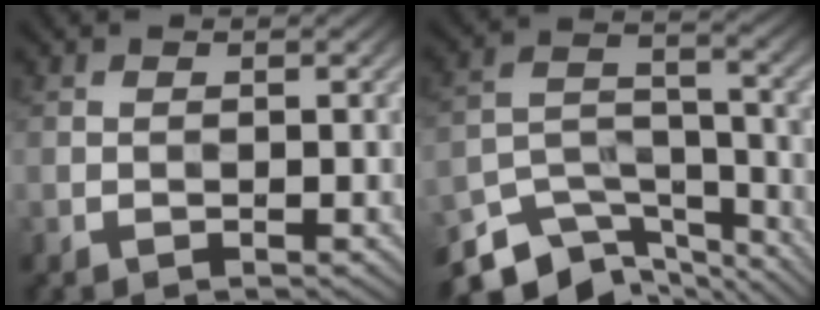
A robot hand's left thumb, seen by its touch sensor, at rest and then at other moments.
{"total": 11.1, "force": [-8.9, 5.0, 4.5], "torque": [-0.098, -0.012, -0.155]}